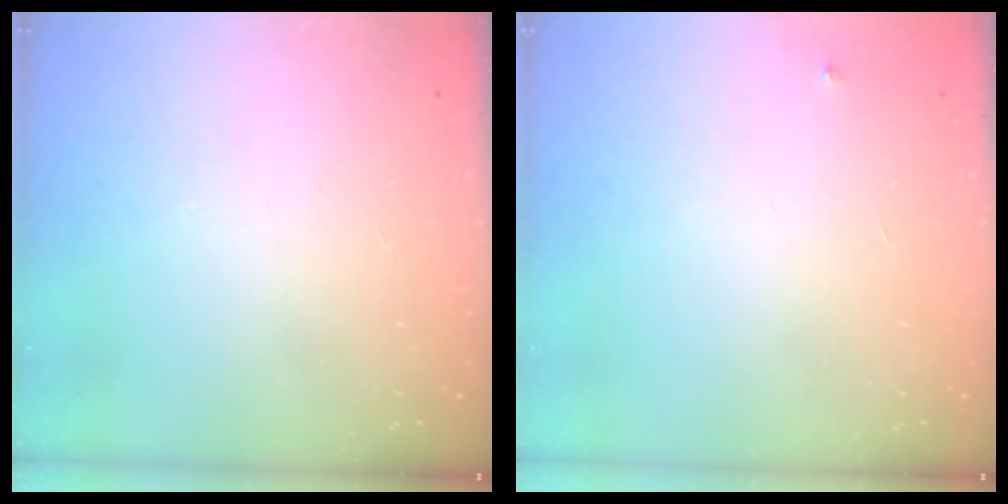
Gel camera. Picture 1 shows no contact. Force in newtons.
{"total": 2.7, "press": 2.7, "slide": 0.4}